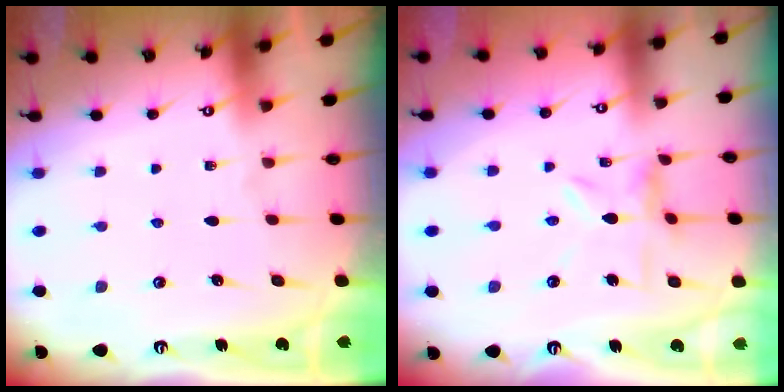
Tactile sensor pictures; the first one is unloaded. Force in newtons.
{"total": 4.3, "press": 4.3, "slide": 0.5}